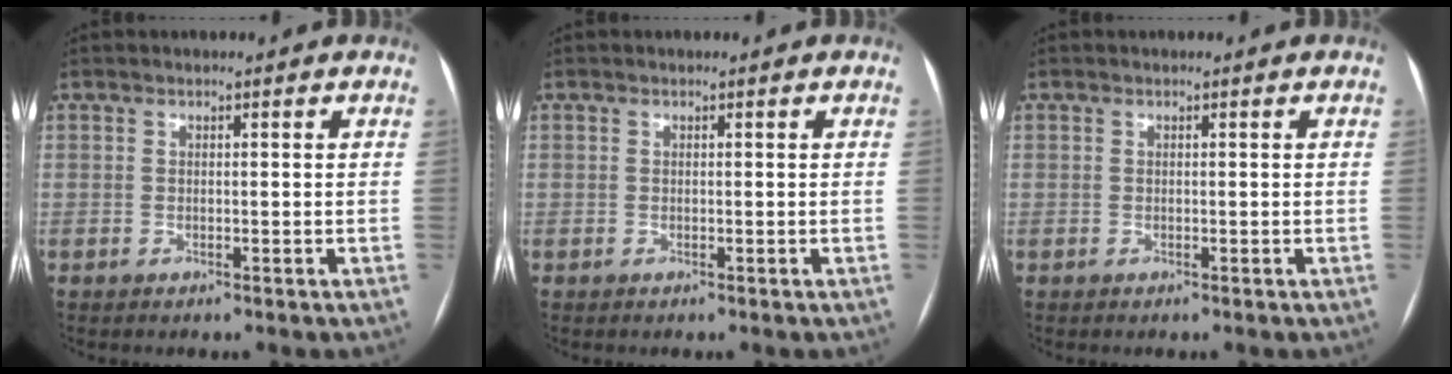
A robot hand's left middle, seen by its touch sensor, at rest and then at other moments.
{"total": 0.0}
{"total": 0.0}